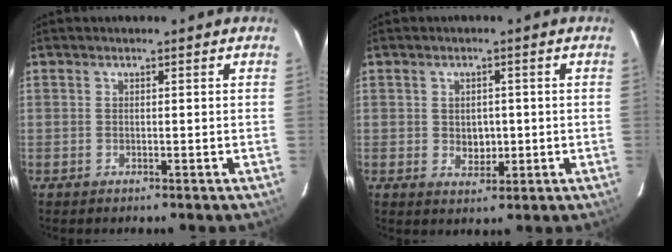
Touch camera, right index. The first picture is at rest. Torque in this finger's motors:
{"motor_torque": [-0.08, 0.12, -0.05, 0.00]}